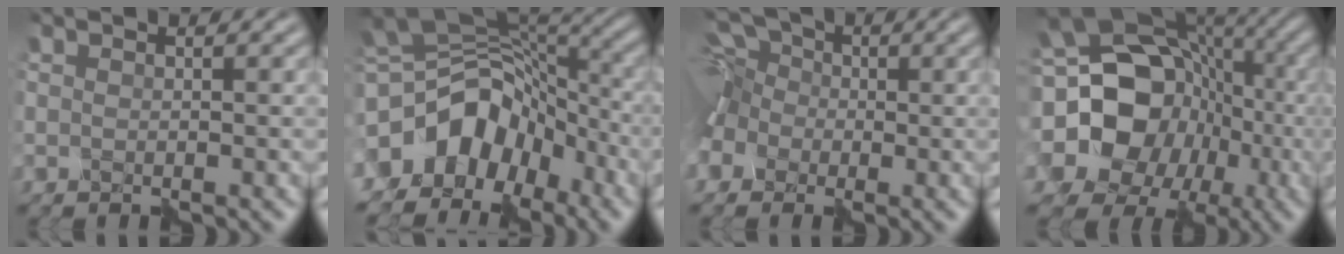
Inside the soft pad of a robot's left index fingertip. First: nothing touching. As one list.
[{"total": 11.3, "force": [-4.8, 7.7, 6.8], "torque": [-0.112, 0.014, -0.097]}, {"total": 8.3, "force": [0.2, 6.8, 4.8], "torque": [-0.118, 0.028, -0.041]}, {"total": 19.6, "force": [-2.3, 17.4, 8.7], "torque": [-0.189, -0.002, -0.061]}]